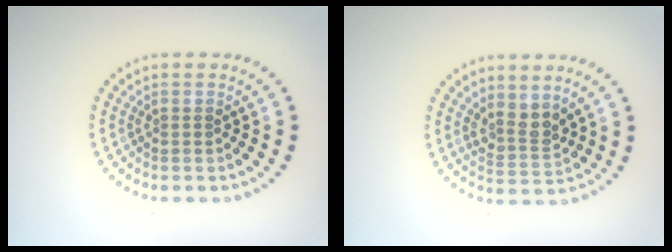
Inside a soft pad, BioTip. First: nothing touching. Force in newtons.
{"total": 2.3, "press": 1.8, "slide": 1.4}